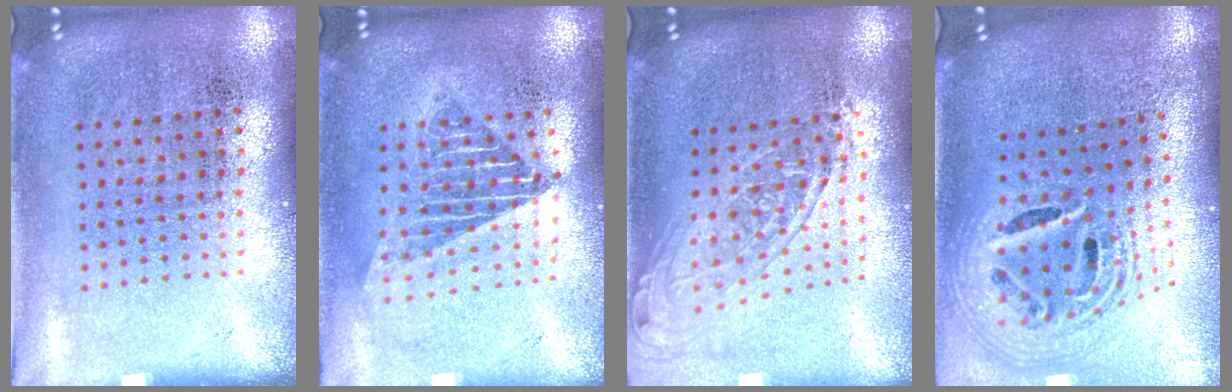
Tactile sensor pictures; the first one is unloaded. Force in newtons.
{"total": 1.5, "press": 1.4, "slide": 0.7}
{"total": 1.6, "press": 1.3, "slide": 0.9}
{"total": 2.5, "press": 1.8, "slide": 1.7}